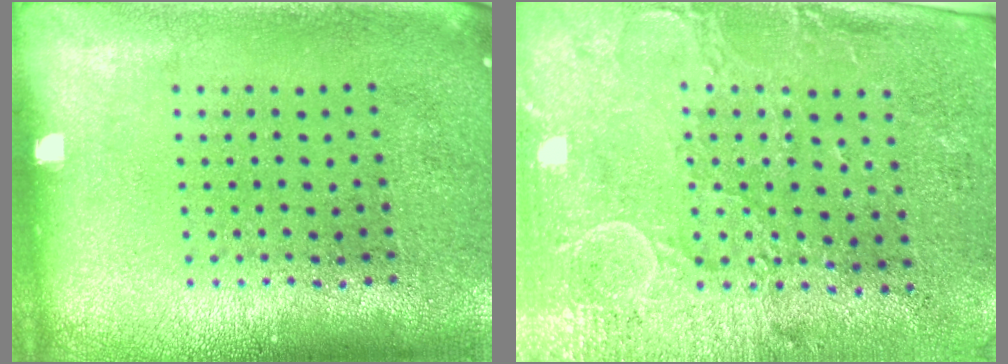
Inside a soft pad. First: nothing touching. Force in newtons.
{"total": 2.9, "press": 2.5, "slide": 1.6}